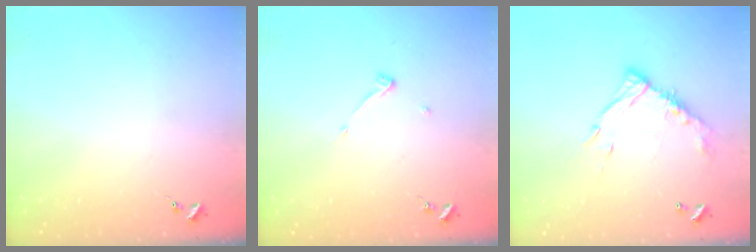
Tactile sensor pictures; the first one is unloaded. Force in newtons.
{"total": 3.6, "press": 3.6, "slide": 0.4}
{"total": 13.3, "press": 13.3, "slide": 1.1}